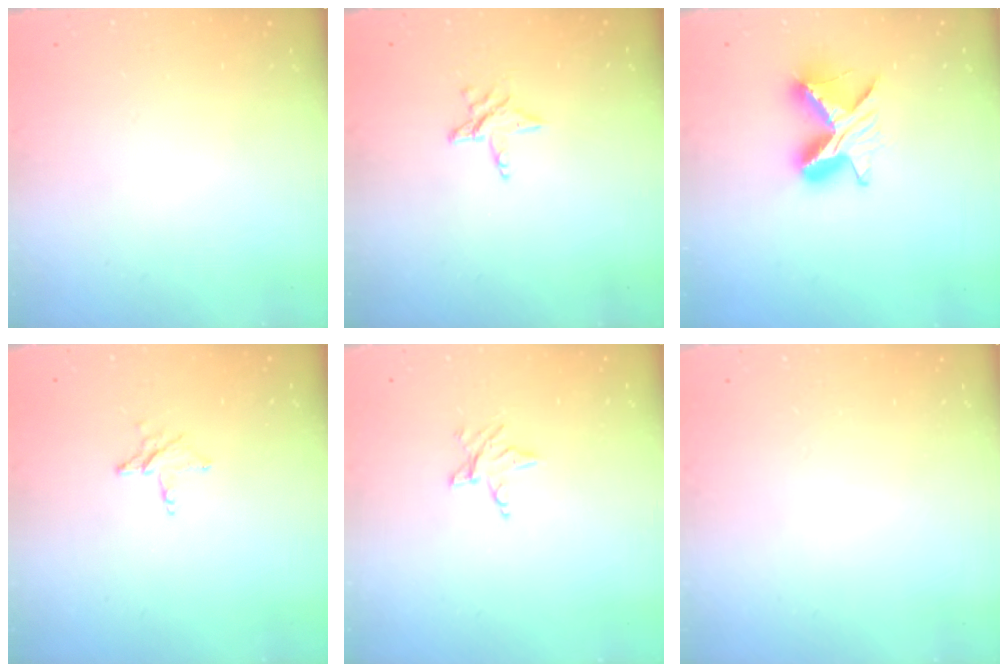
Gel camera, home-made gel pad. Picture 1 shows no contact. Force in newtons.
{"total": 4.3, "press": 4.3, "slide": 0.3}
{"total": 9.5, "press": 9.5, "slide": 0.5}
{"total": 3.6, "press": 3.6, "slide": 0.4}
{"total": 3.4, "press": 3.4, "slide": 0.5}
{"total": 0.0}